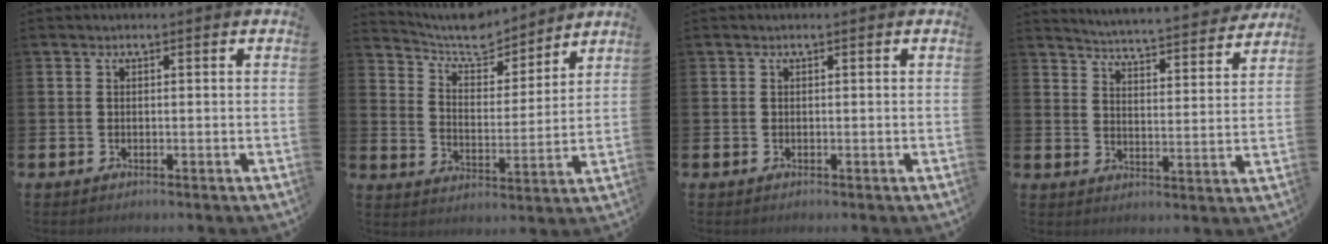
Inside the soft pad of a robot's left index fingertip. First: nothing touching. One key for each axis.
{"total": 8.3, "fx": 7.9, "fy": 2.3, "fz": 1.5, "tx": -0.058, "ty": -0.059, "tz": 0.140}
{"total": 0.0}
{"total": 5.2, "fx": 5.2, "fy": 0.0, "fz": 0.6, "tx": -0.031, "ty": -0.047, "tz": 0.086}